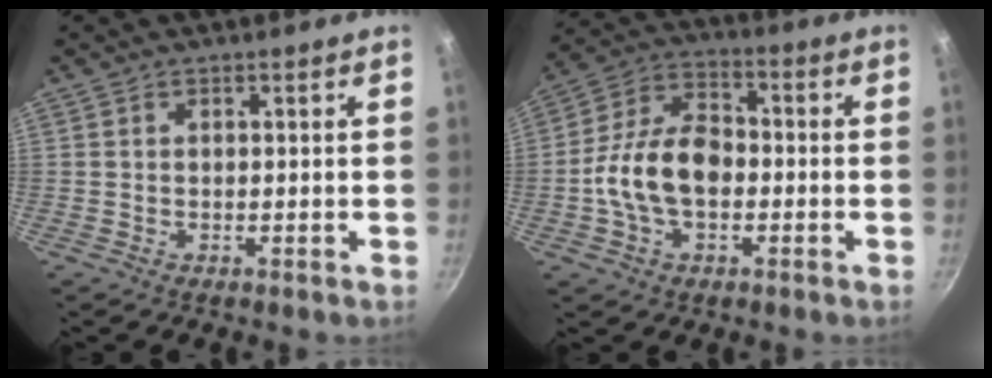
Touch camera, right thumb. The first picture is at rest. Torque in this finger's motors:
{"motor_torque": [1.67, 2.13, 0.99, -0.56, 0.43]}